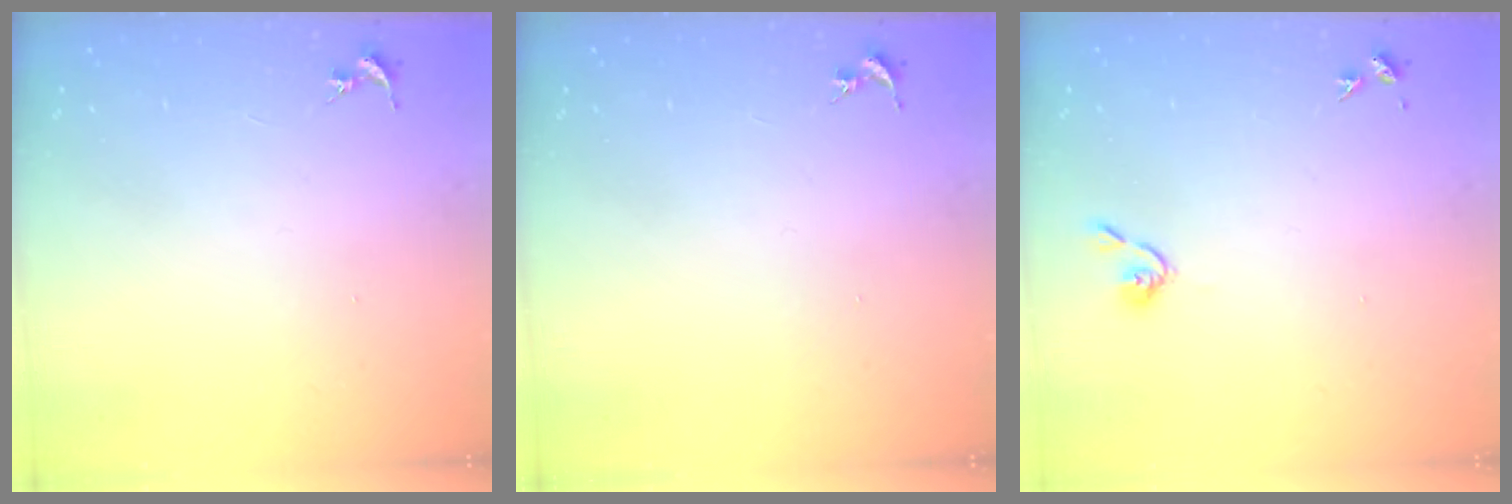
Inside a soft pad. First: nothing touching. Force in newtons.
{"total": 0.0}
{"total": 3.7, "press": 3.6, "slide": 0.7}